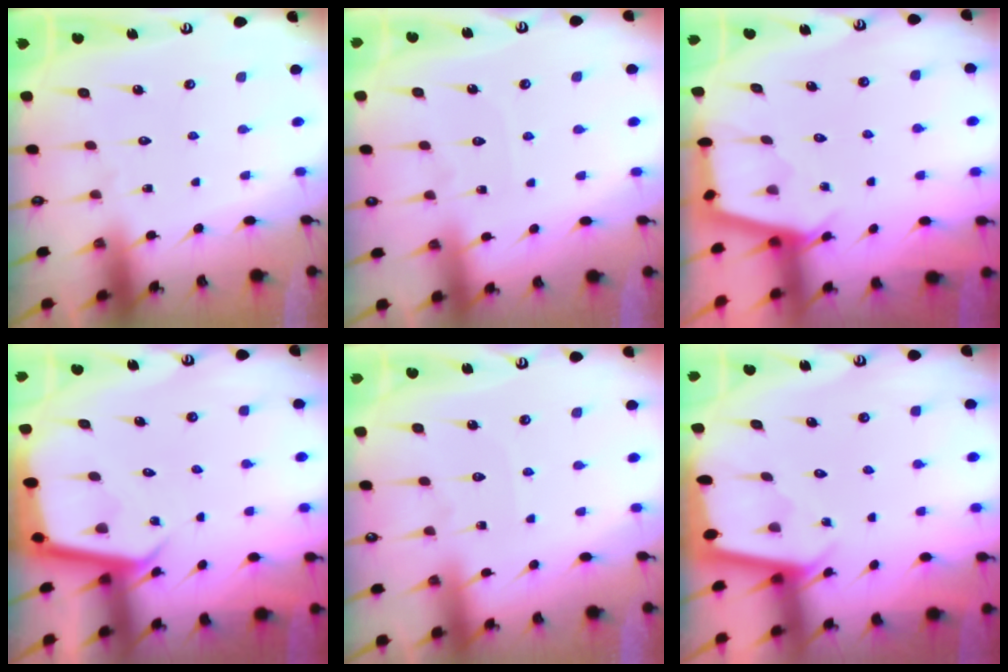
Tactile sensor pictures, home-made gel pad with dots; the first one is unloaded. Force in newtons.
{"total": 2.4, "press": 2.4, "slide": 0.3}
{"total": 2.9, "press": 2.9, "slide": 0.3}
{"total": 4.1, "press": 4.1, "slide": 0.3}
{"total": 2.0, "press": 2.0, "slide": 0.3}
{"total": 2.2, "press": 2.2, "slide": 0.2}